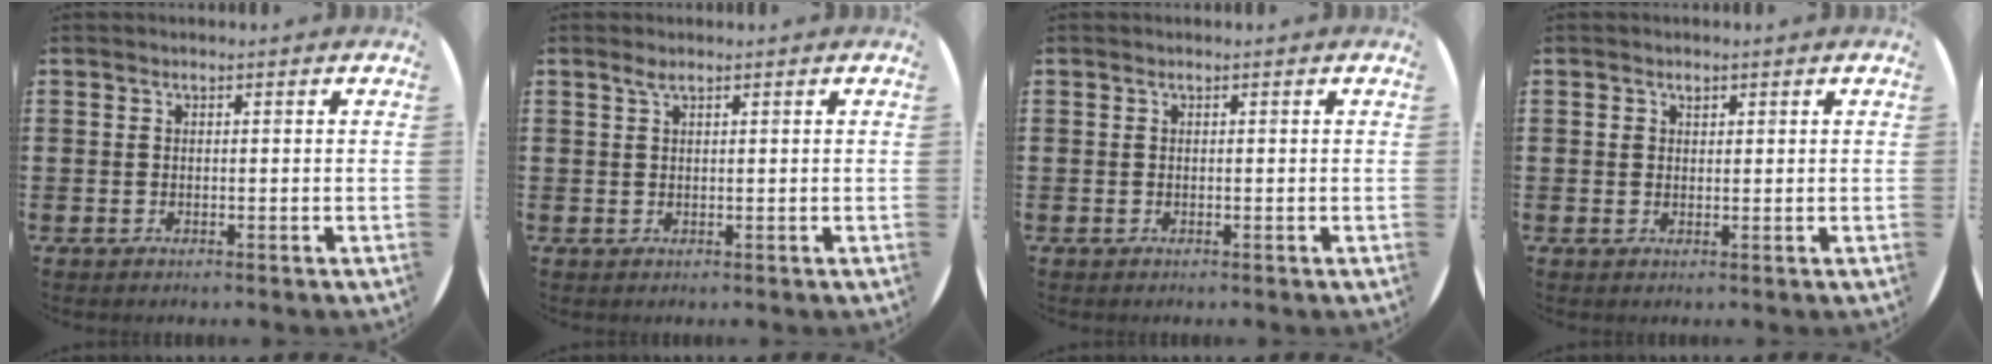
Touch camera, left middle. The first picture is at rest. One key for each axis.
{"total": 1.0, "fx": 0.7, "fy": 0.1, "fz": 0.8, "tx": -0.015, "ty": 0.003, "tz": 0.012}
{"total": 0.0}
{"total": 0.9, "fx": 0.5, "fy": 0.7, "fz": 0.2, "tx": 0.011, "ty": -0.002, "tz": 0.006}